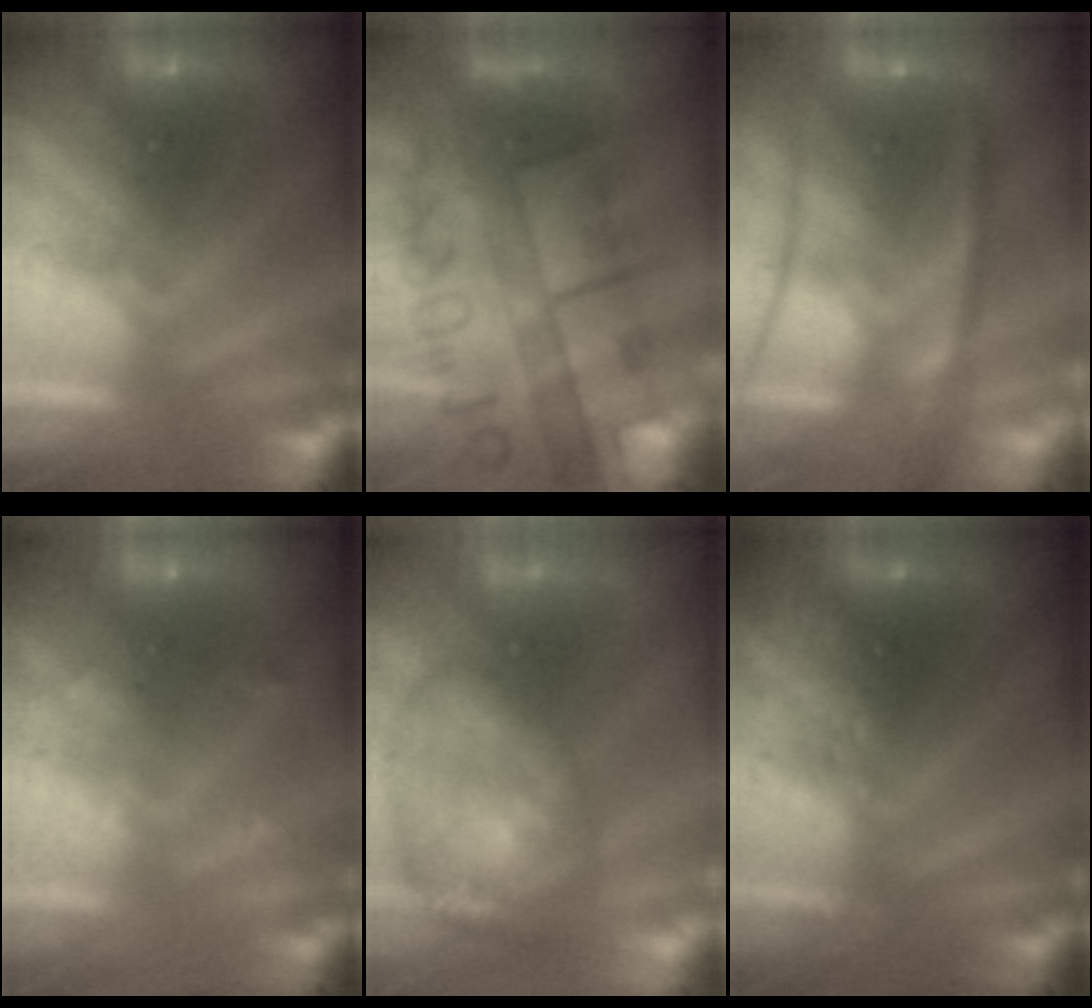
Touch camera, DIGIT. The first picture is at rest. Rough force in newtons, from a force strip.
{"total": 10.9}
{"total": 5.7}
{"total": 2.3}
{"total": 7.6}
{"total": 2.9}